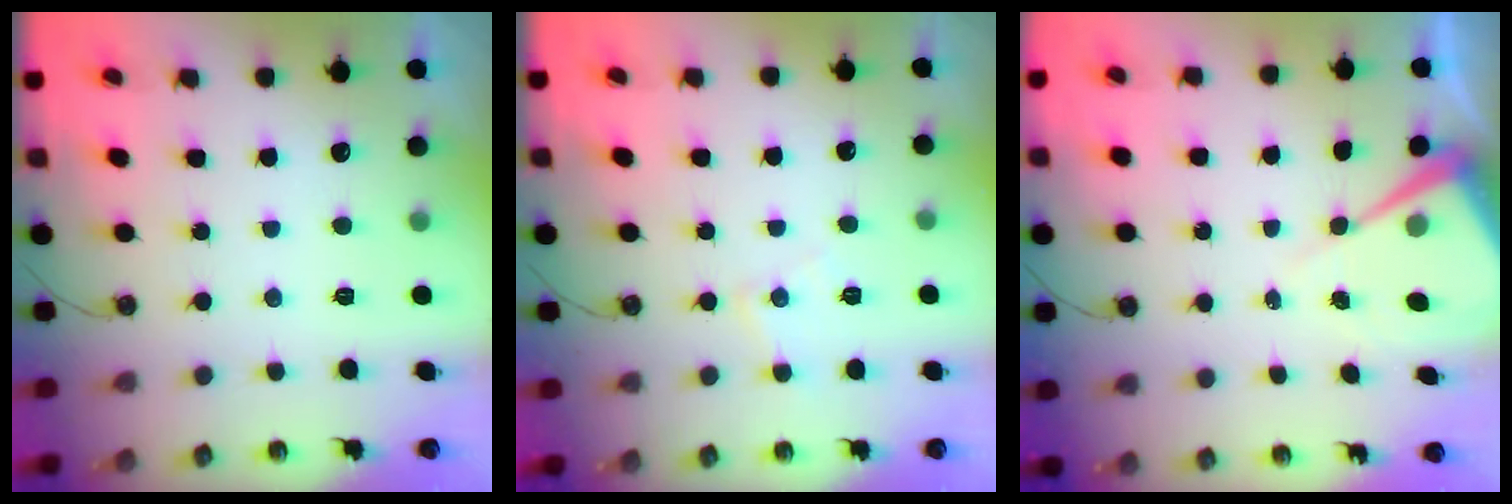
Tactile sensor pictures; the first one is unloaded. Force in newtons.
{"total": 5.5, "press": 5.5, "slide": 0.3}
{"total": 7.8, "press": 7.8, "slide": 0.7}